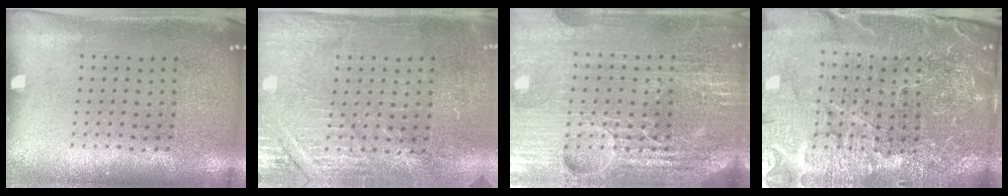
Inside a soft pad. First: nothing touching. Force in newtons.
{"total": 2.9, "press": 2.8, "slide": 0.5}
{"total": 6.1, "press": 5.4, "slide": 2.8}
{"total": 5.6, "press": 5.2, "slide": 2.1}